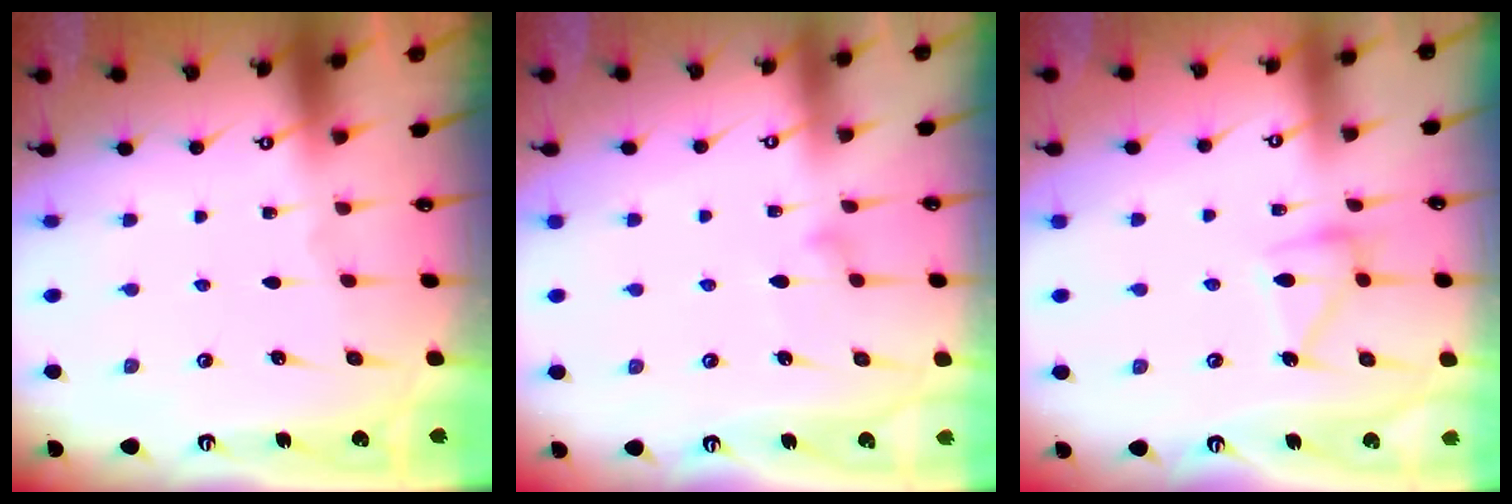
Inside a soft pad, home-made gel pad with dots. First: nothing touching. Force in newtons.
{"total": 7.9, "press": 7.9, "slide": 0.4}
{"total": 12.2, "press": 12.2, "slide": 0.4}